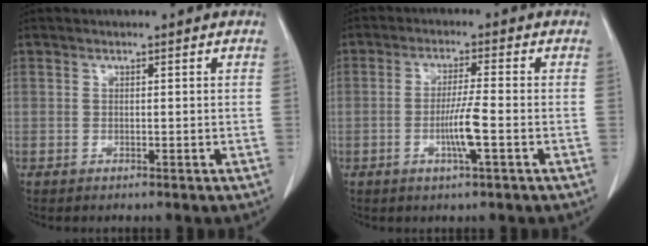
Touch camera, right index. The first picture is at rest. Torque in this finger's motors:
{"motor_torque": [0.70, 0.36, 0.53, 0.11]}